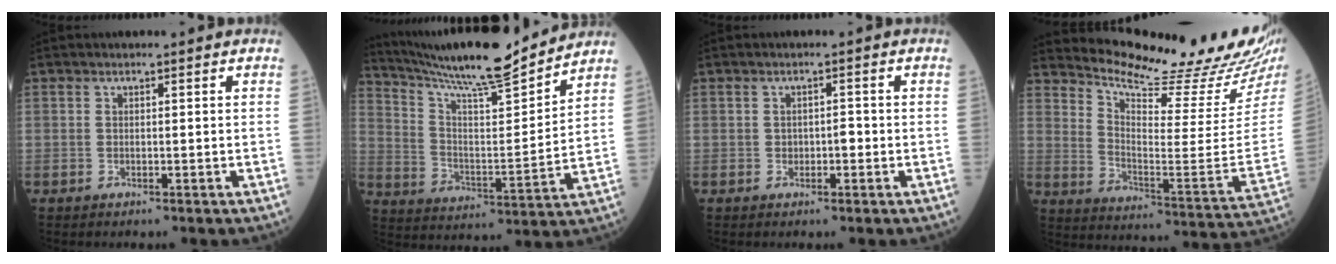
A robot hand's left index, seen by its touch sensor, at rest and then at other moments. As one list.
[{"total": 18.8, "force": [16.9, 0.7, 8.3], "torque": [-0.153, -0.001, 0.278]}, {"total": 1.5, "force": [-0.3, 0.9, 1.2], "torque": [-0.013, 0.005, -0.005]}, {"total": 22.4, "force": [21.0, 0.4, 7.7], "torque": [-0.134, -0.113, 0.280]}]